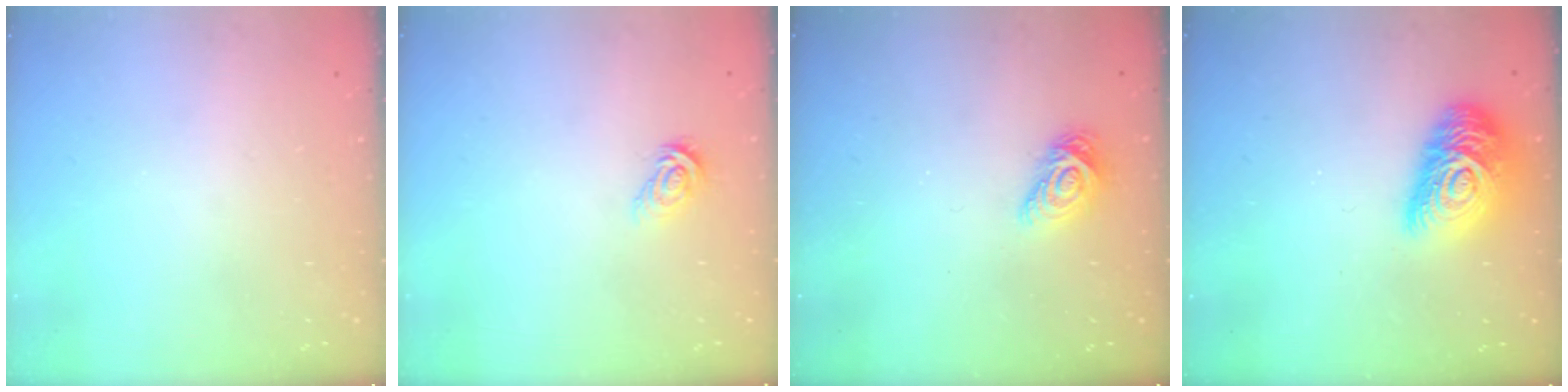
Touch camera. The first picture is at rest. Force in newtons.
{"total": 5.8, "press": 5.8, "slide": 0.1}
{"total": 9.0, "press": 9.0, "slide": 0.4}
{"total": 16.4, "press": 16.4, "slide": 0.9}